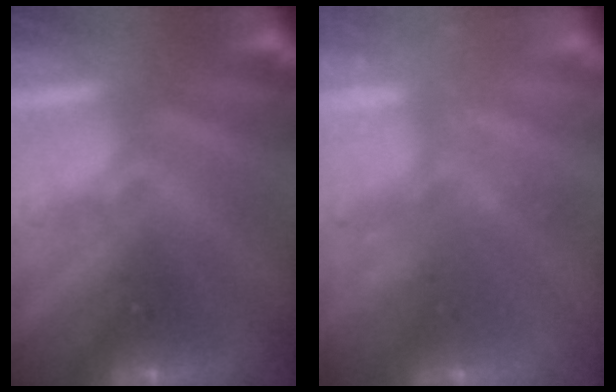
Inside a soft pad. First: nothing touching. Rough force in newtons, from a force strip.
{"total": 2.3}